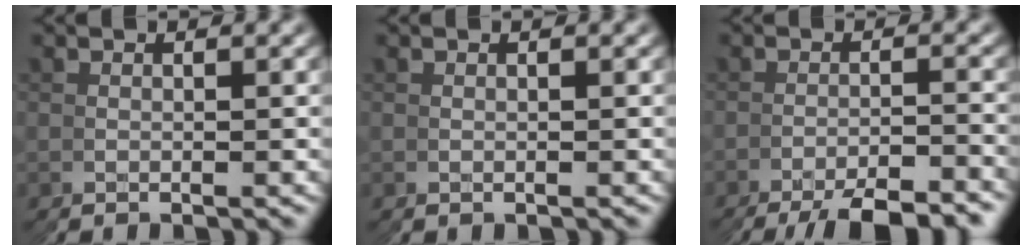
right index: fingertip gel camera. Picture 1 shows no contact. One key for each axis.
{"total": 0.6, "fx": -0.2, "fy": 0.5, "fz": 0.3, "tx": -0.003, "ty": -0.003, "tz": 0.000}
{"total": 5.3, "fx": -5.1, "fy": -1.3, "fz": 0.6, "tx": 0.000, "ty": 0.005, "tz": -0.085}